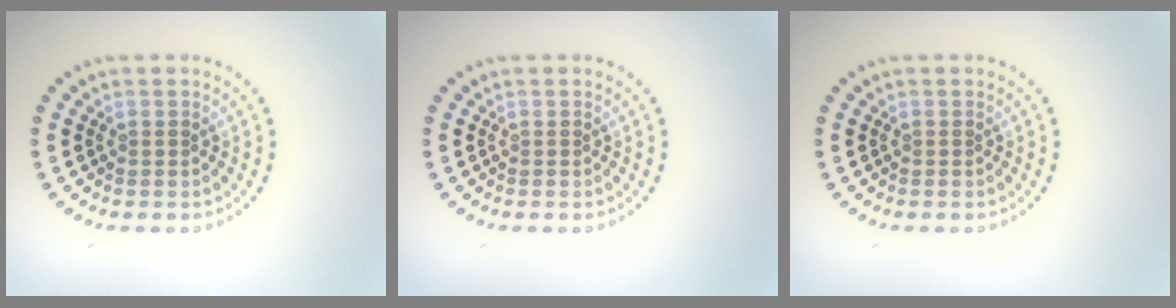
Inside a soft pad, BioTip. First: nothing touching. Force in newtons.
{"total": 0.0}
{"total": 0.0}